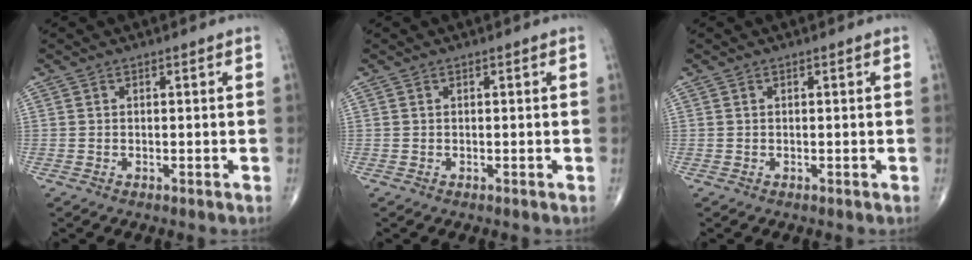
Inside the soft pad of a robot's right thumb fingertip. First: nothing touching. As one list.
[{"total": 0.0}, {"total": 0.0}]